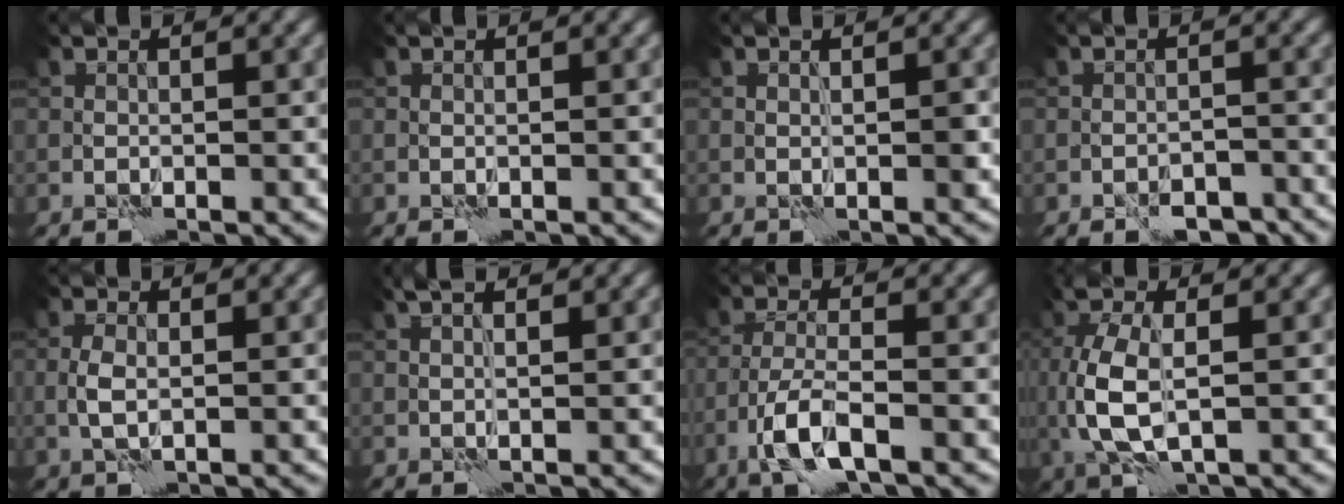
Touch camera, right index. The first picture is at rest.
{"total": 0.0}
{"total": 1.0, "force": [0.2, 0.4, 0.8], "torque": [-0.008, -0.004, 0.006]}
{"total": 4.0, "force": [-3.2, 1.8, 1.5], "torque": [-0.011, 0.003, -0.044]}
{"total": 1.6, "force": [0.1, 0.7, 1.5], "torque": [-0.034, -0.001, 0.000]}
{"total": 2.0, "force": [1.6, 0.1, 1.2], "torque": [-0.024, 0.002, 0.022]}
{"total": 4.0, "force": [-2.1, 0.9, 3.3], "torque": [-0.067, -0.001, -0.046]}
{"total": 5.4, "force": [0.4, 2.5, 4.8], "torque": [-0.117, -0.005, 0.011]}